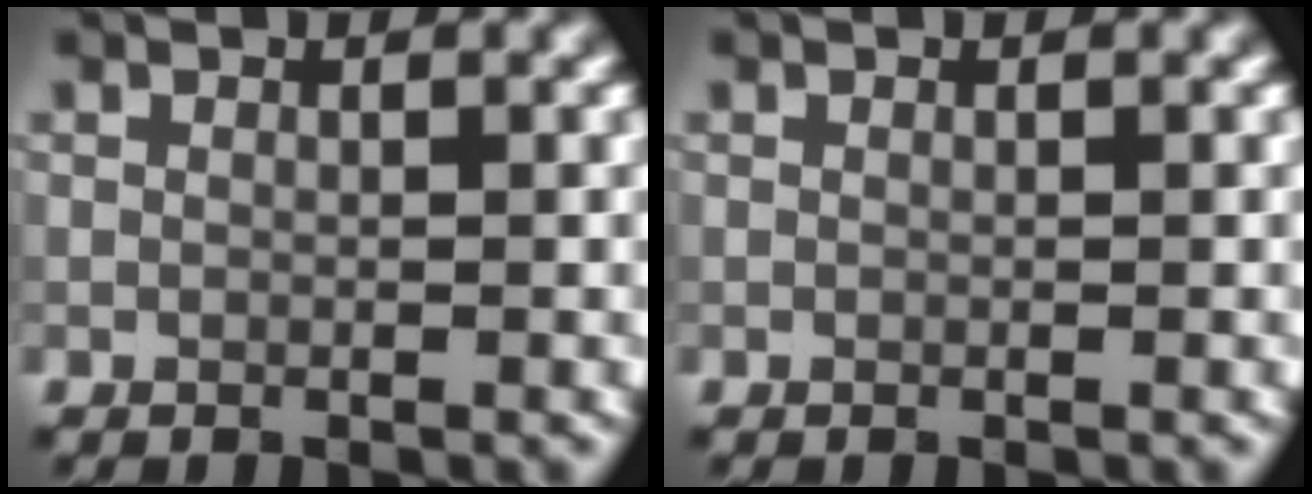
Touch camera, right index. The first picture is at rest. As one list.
[{"total": 0.0}]